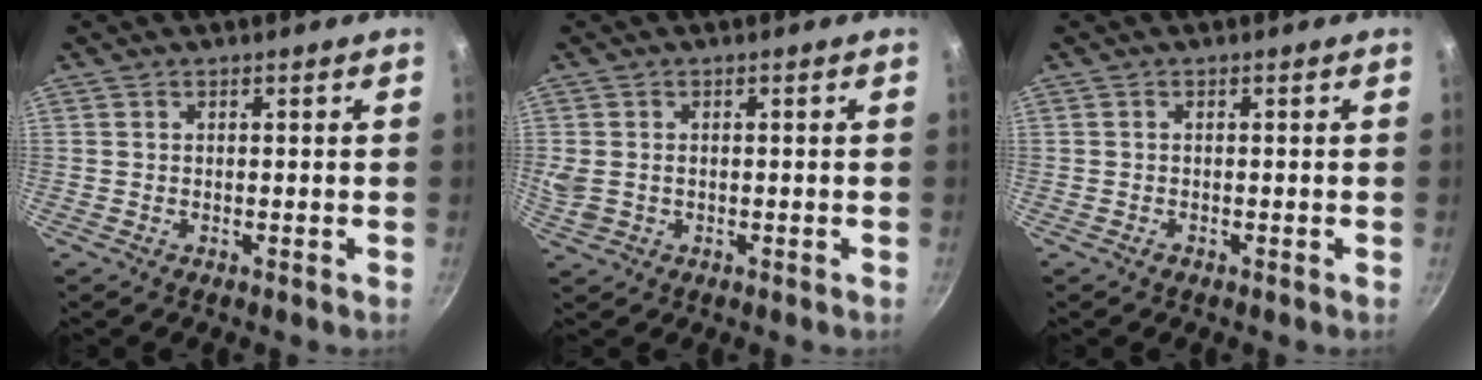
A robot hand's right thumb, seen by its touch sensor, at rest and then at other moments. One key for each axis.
{"total": 4.2, "fx": 0.0, "fy": 3.3, "fz": 2.6, "tx": -0.056, "ty": -0.004, "tz": 0.003}
{"total": 0.7, "fx": -0.4, "fy": 0.5, "fz": 0.3, "tx": -0.004, "ty": 0.002, "tz": -0.008}